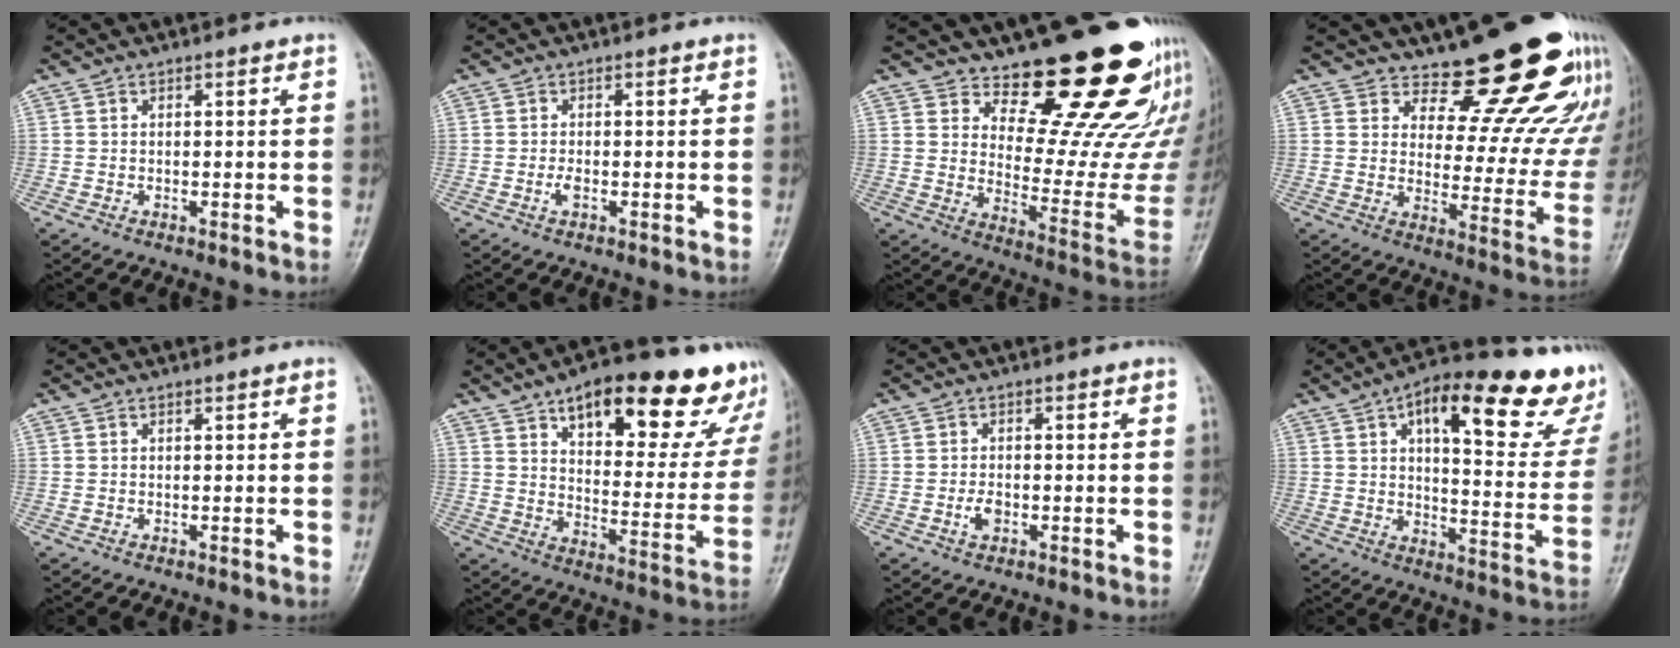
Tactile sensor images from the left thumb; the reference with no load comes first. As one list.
[{"total": 1.5, "force": [-0.5, 0.7, 1.3], "torque": [-0.023, -0.001, -0.012]}, {"total": 21.7, "force": [16.6, 6.9, 12.2], "torque": [-0.115, -0.144, 0.226]}, {"total": 19.3, "force": [16.5, 5.8, 8.2], "torque": [-0.049, -0.149, 0.207]}, {"total": 0.0}, {"total": 27.1, "force": [16.6, 10.7, 18.6], "torque": [-0.206, -0.048, 0.230]}, {"total": 2.6, "force": [-0.9, 1.7, 1.8], "torque": [-0.027, 0.003, -0.019]}, {"total": 28.5, "force": [14.4, 10.1, 22.5], "torque": [-0.271, -0.015, 0.195]}]